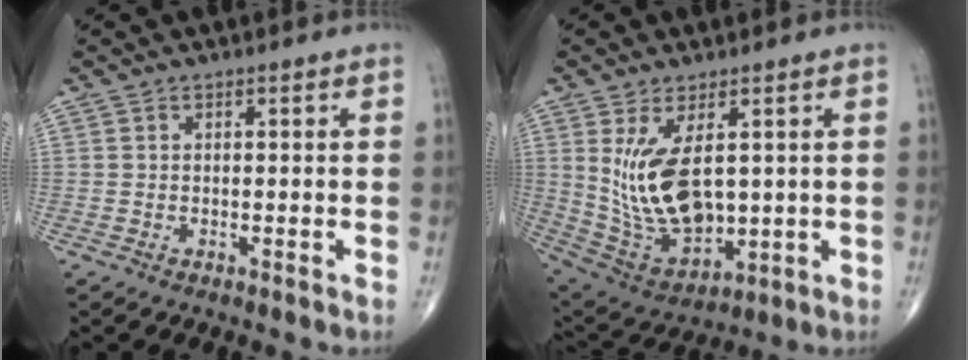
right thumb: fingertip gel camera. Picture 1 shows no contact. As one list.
[{"total": 14.3, "force": [2.5, 7.3, 12.0], "torque": [-0.214, -0.021, 0.074]}]